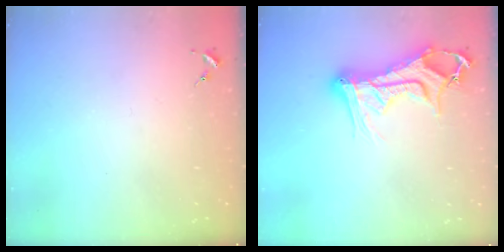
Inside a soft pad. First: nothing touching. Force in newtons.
{"total": 15.8, "press": 15.7, "slide": 1.6}